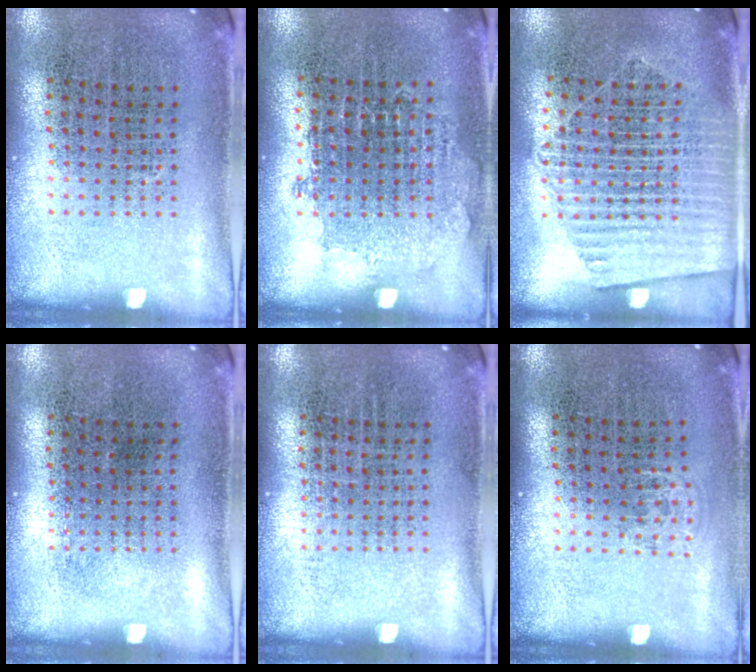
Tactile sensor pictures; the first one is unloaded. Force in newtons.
{"total": 0.8, "press": 0.8, "slide": 0.4}
{"total": 1.7, "press": 1.5, "slide": 0.8}
{"total": 0.0}
{"total": 0.0}
{"total": 0.5, "press": 0.5, "slide": 0.3}